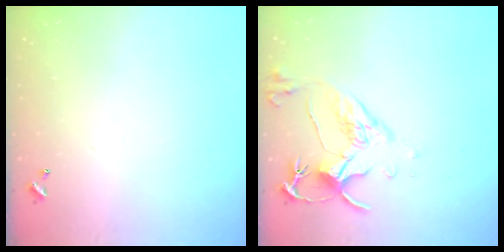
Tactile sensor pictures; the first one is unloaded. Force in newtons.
{"total": 6.3, "press": 6.2, "slide": 1.2}